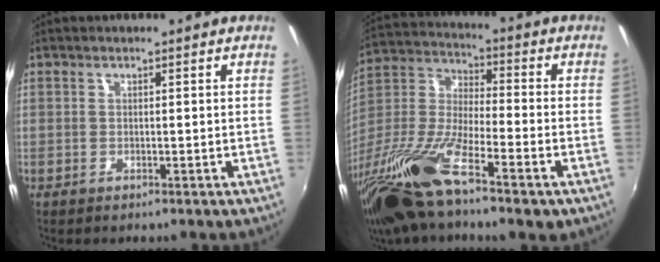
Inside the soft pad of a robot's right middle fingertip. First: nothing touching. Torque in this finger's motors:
{"motor_torque": [0.92, -0.88, 0.53, 0.21]}